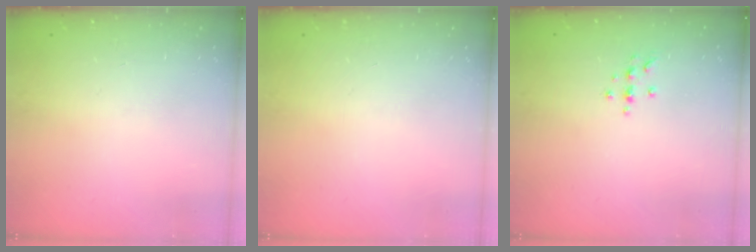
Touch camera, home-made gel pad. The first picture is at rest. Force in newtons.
{"total": 0.0}
{"total": 4.7, "press": 4.7, "slide": 0.6}